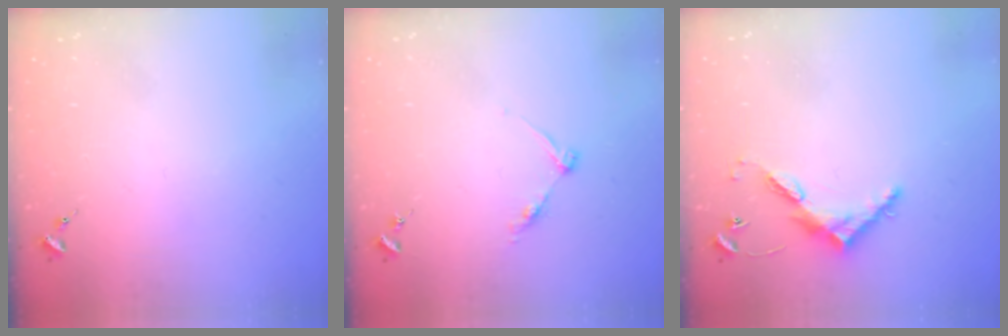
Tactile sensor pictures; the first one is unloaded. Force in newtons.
{"total": 5.1, "press": 5.0, "slide": 0.8}
{"total": 6.8, "press": 6.8, "slide": 0.5}